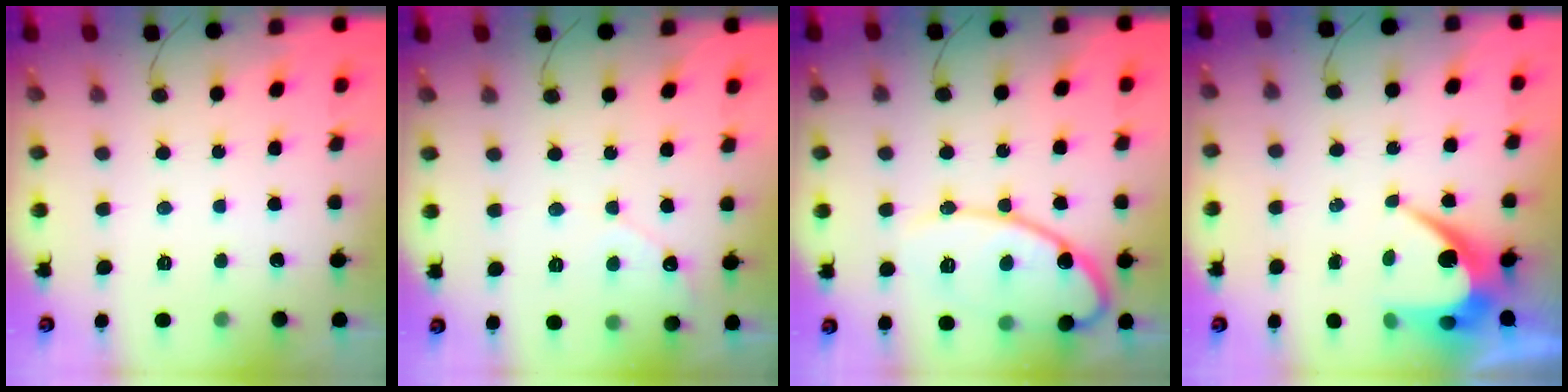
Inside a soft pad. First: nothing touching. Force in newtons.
{"total": 3.1, "press": 3.1, "slide": 0.3}
{"total": 14.1, "press": 14.1, "slide": 1.0}
{"total": 7.7, "press": 7.7, "slide": 0.5}